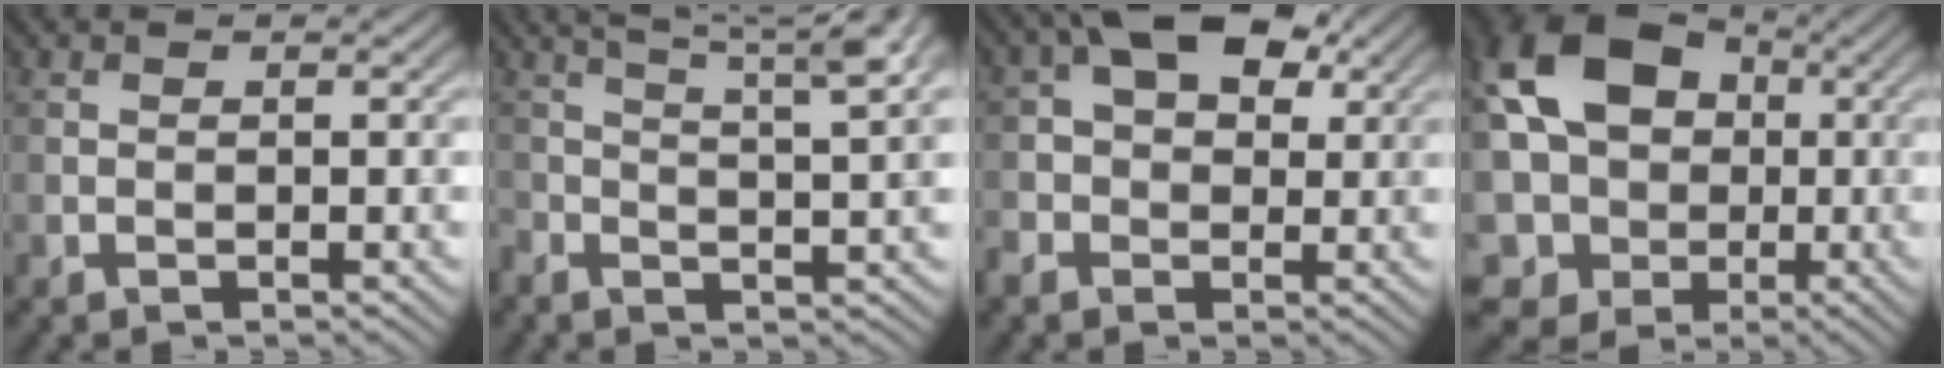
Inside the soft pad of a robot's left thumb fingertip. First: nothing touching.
{"total": 8.4, "force": [4.6, 1.7, 6.8], "torque": [-0.101, 0.030, 0.051]}
{"total": 8.7, "force": [1.8, 6.3, 5.7], "torque": [-0.110, 0.022, 0.016]}
{"total": 16.1, "force": [2.1, 13.1, 9.0], "torque": [-0.218, 0.012, 0.014]}